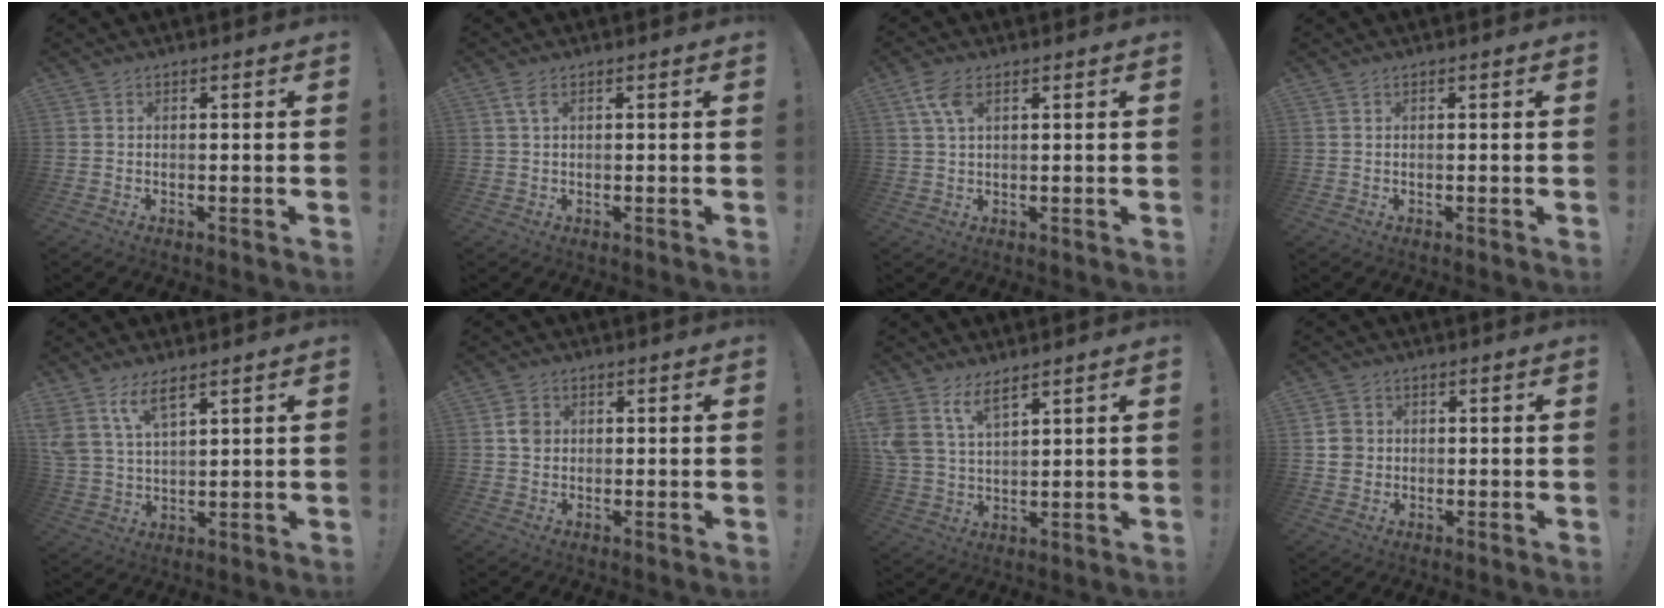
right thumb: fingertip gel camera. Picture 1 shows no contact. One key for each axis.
{"total": 2.5, "fx": 0.9, "fy": 0.8, "fz": 2.2, "tx": -0.050, "ty": 0.003, "tz": 0.016}
{"total": 5.6, "fx": 2.5, "fy": 2.7, "fz": 4.2, "tx": -0.080, "ty": 0.000, "tz": 0.047}
{"total": 0.0}
{"total": 8.8, "fx": 5.9, "fy": 3.8, "fz": 5.3, "tx": -0.123, "ty": -0.016, "tz": 0.114}
{"total": 3.2, "fx": 0.4, "fy": 2.8, "fz": 1.4, "tx": -0.008, "ty": -0.002, "tz": 0.005}
{"total": 8.3, "fx": 6.0, "fy": 3.6, "fz": 4.4, "tx": -0.110, "ty": -0.024, "tz": 0.117}
{"total": 5.4, "fx": 0.5, "fy": 5.0, "fz": 1.9, "tx": -0.027, "ty": 0.006, "tz": 0.011}